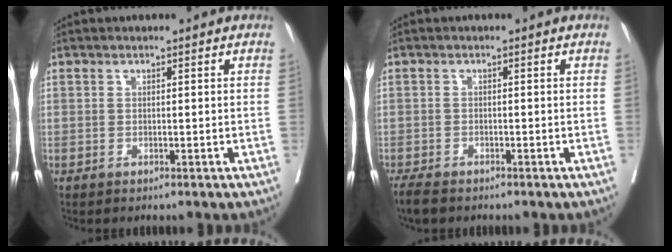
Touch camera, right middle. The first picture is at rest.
{"total": 3.2, "force": [-2.7, 1.0, 1.4], "torque": [-0.030, -0.011, -0.044]}